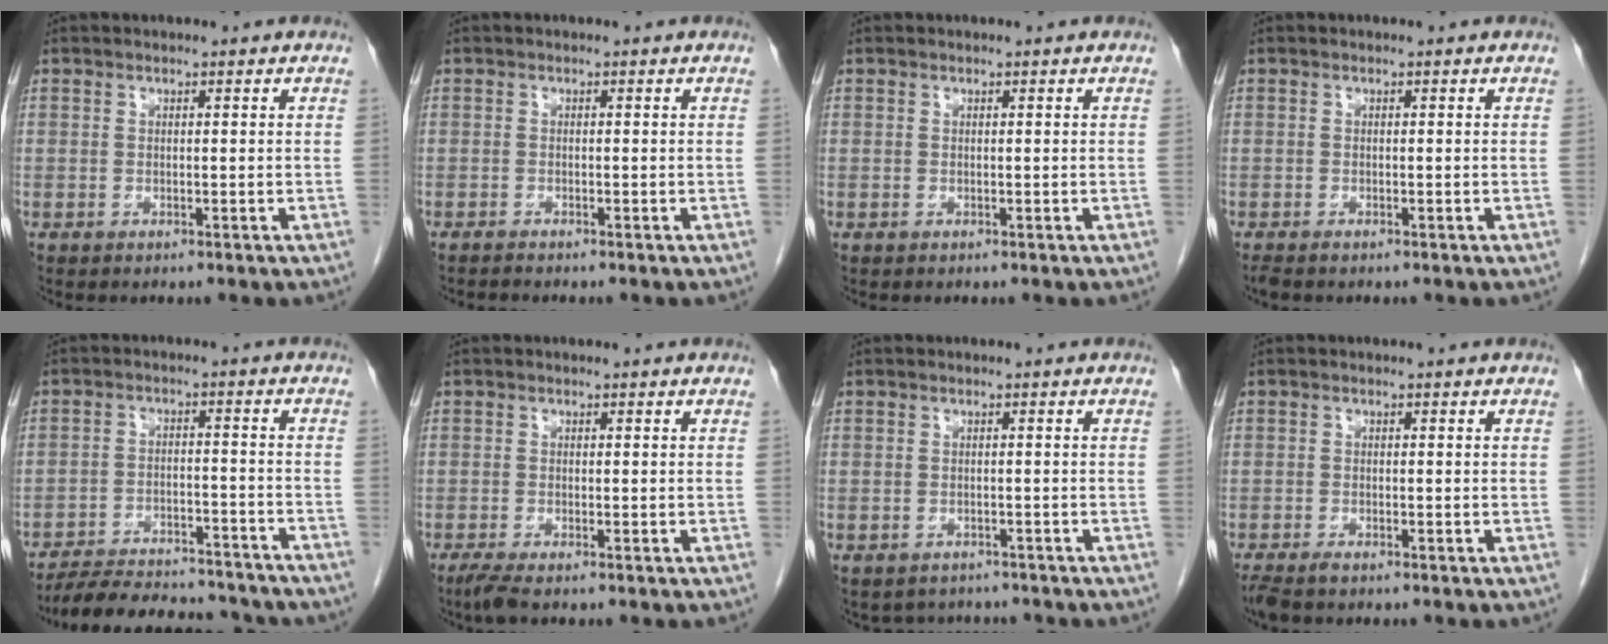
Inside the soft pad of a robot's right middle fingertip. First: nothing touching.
{"total": 0.9, "force": [-0.8, -0.1, 0.2], "torque": [-0.007, -0.002, -0.014]}
{"total": 0.0}
{"total": 0.9, "force": [-0.8, 0.2, 0.4], "torque": [-0.012, -0.004, -0.015]}
{"total": 18.2, "force": [-16.5, 4.2, 6.5], "torque": [-0.115, -0.004, -0.226]}
{"total": 2.0, "force": [-1.5, 0.1, 1.3], "torque": [-0.034, -0.009, -0.032]}
{"total": 3.9, "force": [-3.5, 1.7, 0.2], "torque": [-0.004, 0.003, -0.045]}
{"total": 2.4, "force": [-1.9, 0.6, 1.2], "torque": [-0.024, -0.007, -0.033]}